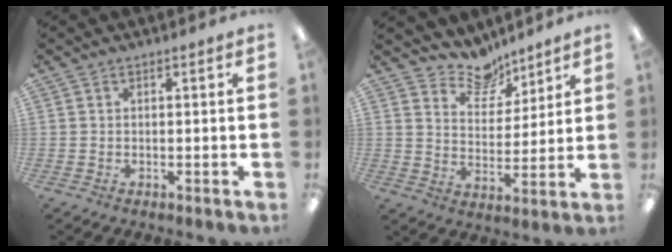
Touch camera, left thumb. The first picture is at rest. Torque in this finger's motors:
{"motor_torque": [0.01, -0.11, -0.53, -0.12, 0.02]}